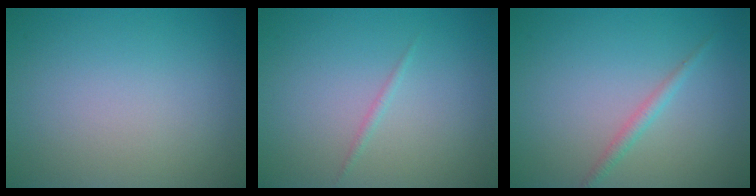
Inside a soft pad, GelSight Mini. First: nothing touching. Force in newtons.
{"total": 0.6, "press": 0.6, "slide": 0.1}
{"total": 1.3, "press": 1.3, "slide": 0.0}